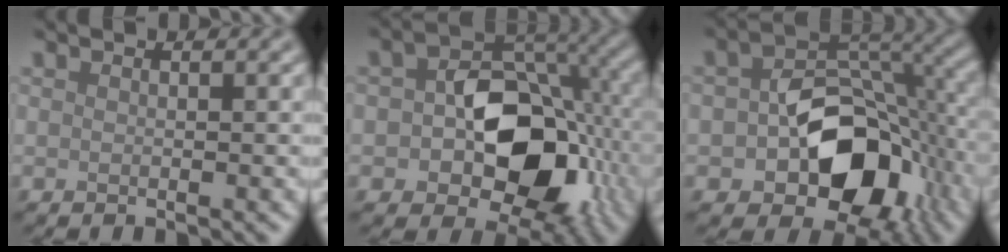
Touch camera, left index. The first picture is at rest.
{"total": 10.4, "force": [-1.7, 6.9, 7.6], "torque": [-0.107, 0.001, -0.030]}
{"total": 10.7, "force": [-3.0, 7.0, 7.4], "torque": [-0.108, -0.002, -0.049]}